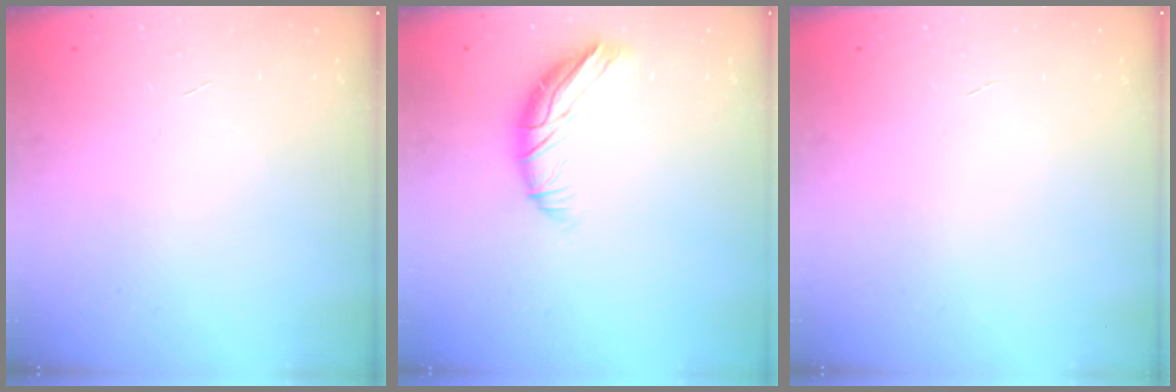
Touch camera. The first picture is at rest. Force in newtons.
{"total": 9.8, "press": 9.7, "slide": 1.3}
{"total": 0.0}